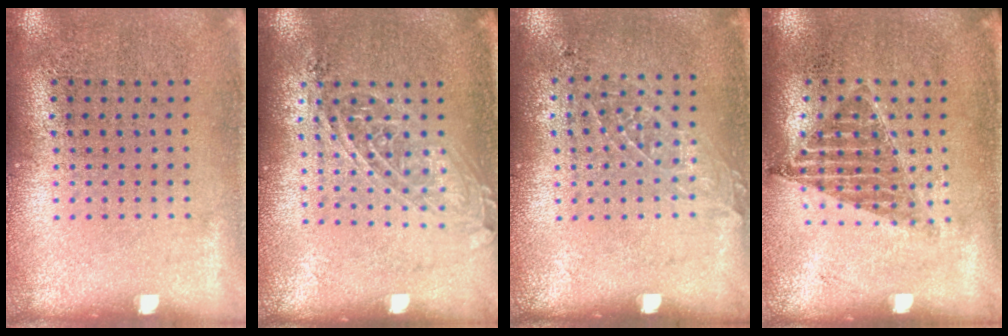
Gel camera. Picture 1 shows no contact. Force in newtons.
{"total": 1.5, "press": 1.3, "slide": 0.6}
{"total": 0.8, "press": 0.8, "slide": 0.0}
{"total": 1.0, "press": 0.9, "slide": 0.4}